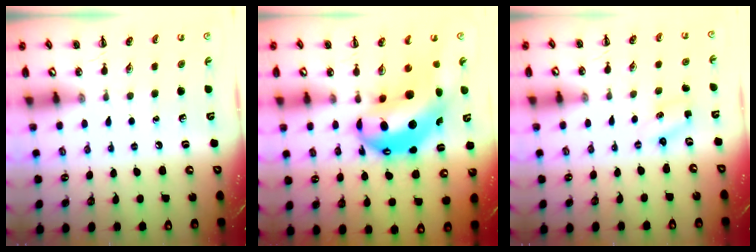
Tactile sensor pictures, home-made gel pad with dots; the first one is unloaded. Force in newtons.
{"total": 13.6, "press": 13.3, "slide": 2.8}
{"total": 1.6, "press": 1.5, "slide": 0.4}